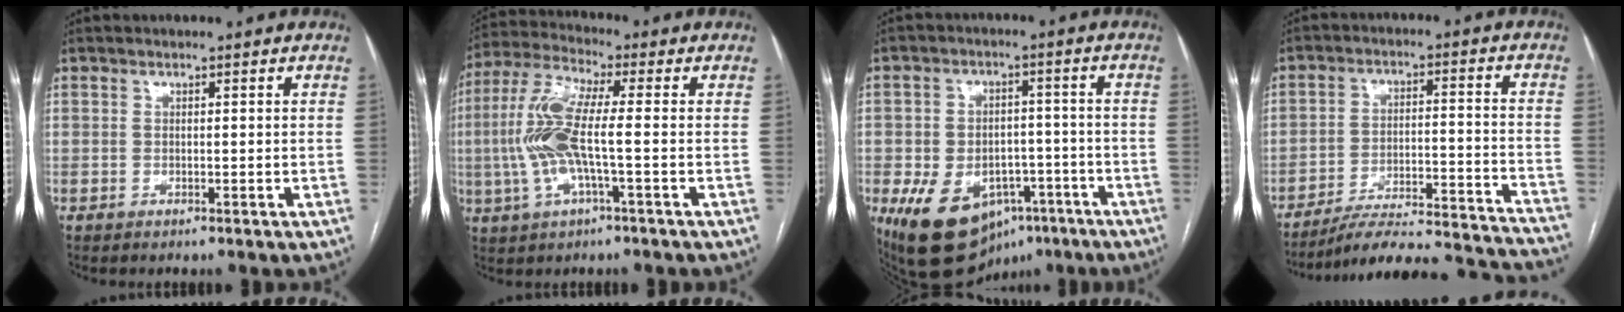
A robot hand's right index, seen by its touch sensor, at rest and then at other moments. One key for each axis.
{"total": 11.0, "fx": -1.3, "fy": 1.7, "fz": 10.8, "tx": -0.243, "ty": 0.011, "tz": -0.031}
{"total": 15.0, "fx": -7.9, "fy": 9.7, "fz": 8.2, "tx": -0.144, "ty": 0.013, "tz": -0.110}
{"total": 25.0, "fx": -23.7, "fy": 1.5, "fz": 7.8, "tx": -0.063, "ty": -0.002, "tz": -0.320}